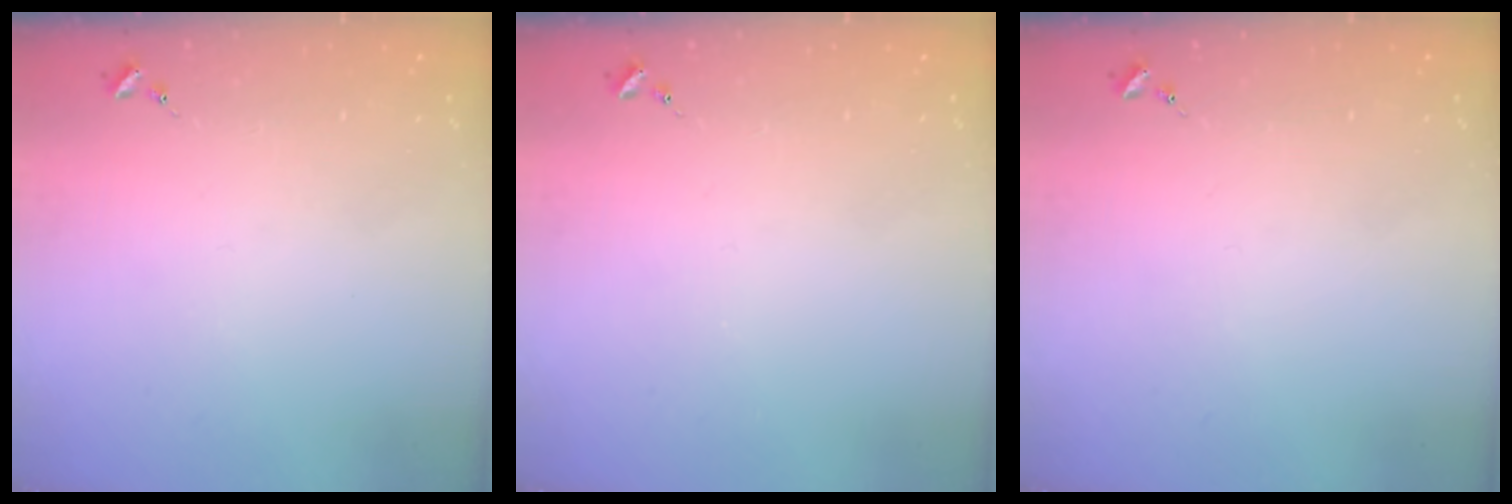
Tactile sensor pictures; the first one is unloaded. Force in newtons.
{"total": 0.0}
{"total": 0.0}